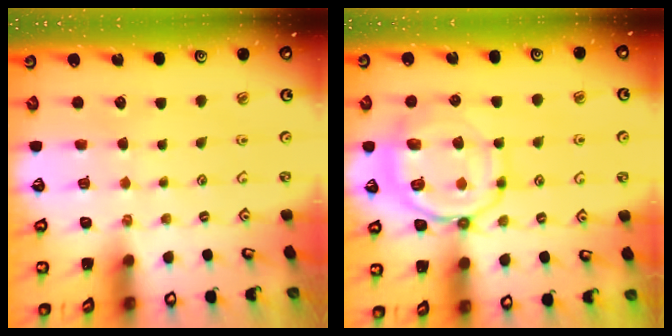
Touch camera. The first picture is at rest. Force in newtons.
{"total": 11.6, "press": 11.5, "slide": 1.7}